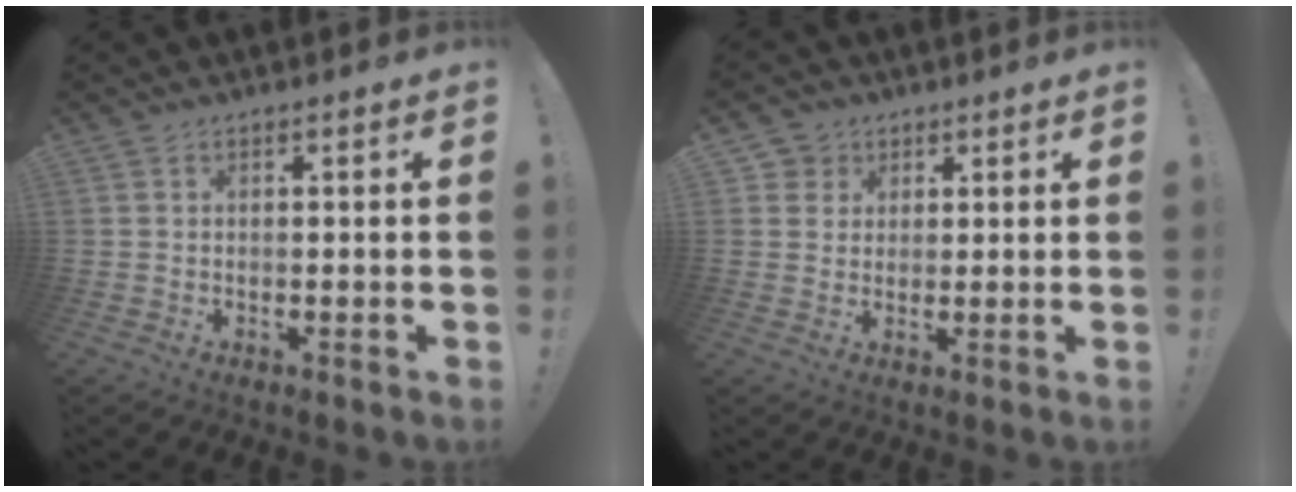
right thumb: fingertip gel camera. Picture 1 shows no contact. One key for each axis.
{"total": 4.5, "fx": 2.0, "fy": 4.0, "fz": 0.3, "tx": -0.002, "ty": -0.013, "tz": 0.038}